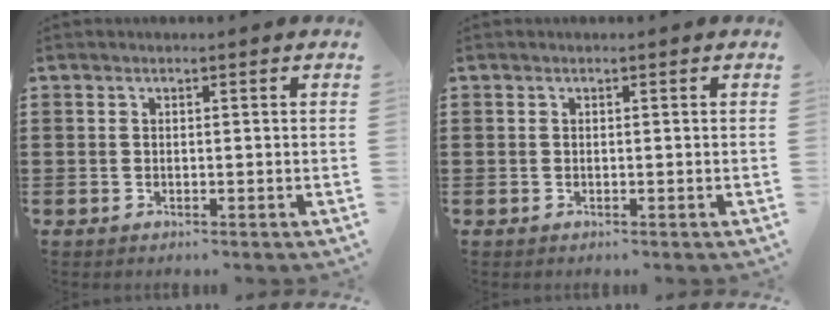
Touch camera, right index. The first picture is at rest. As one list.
[{"total": 0.0}]